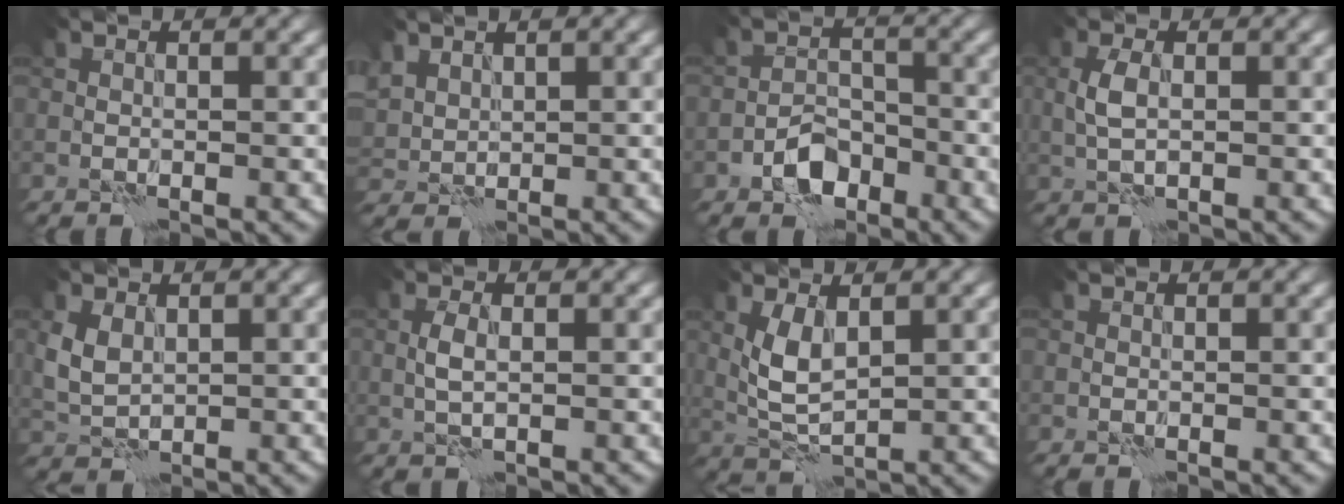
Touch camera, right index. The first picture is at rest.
{"total": 2.9, "force": [2.0, 1.8, 1.2], "torque": [-0.036, 0.006, 0.042]}
{"total": 3.8, "force": [-2.3, 2.3, 1.9], "torque": [-0.027, 0.006, -0.046]}
{"total": 2.2, "force": [0.1, 1.1, 1.9], "torque": [-0.045, 0.004, 0.001]}
{"total": 2.9, "force": [0.9, 1.9, 2.0], "torque": [-0.053, 0.003, 0.019]}
{"total": 1.7, "force": [0.0, 0.6, 1.6], "torque": [-0.035, 0.005, -0.002]}
{"total": 3.7, "force": [1.1, 1.6, 3.1], "torque": [-0.073, 0.000, 0.025]}
{"total": 0.0}